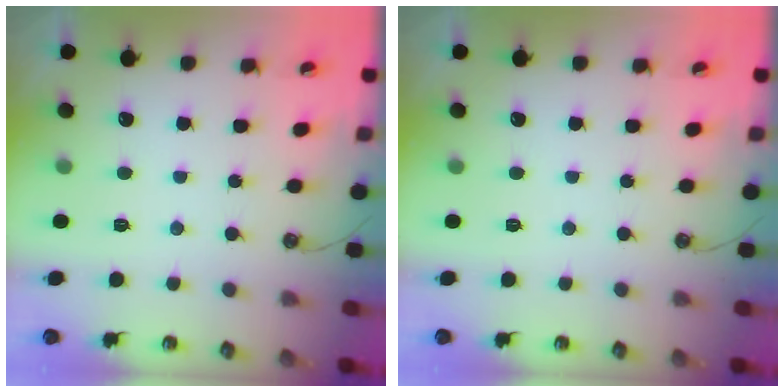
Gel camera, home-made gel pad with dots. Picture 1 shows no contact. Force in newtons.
{"total": 0.0}